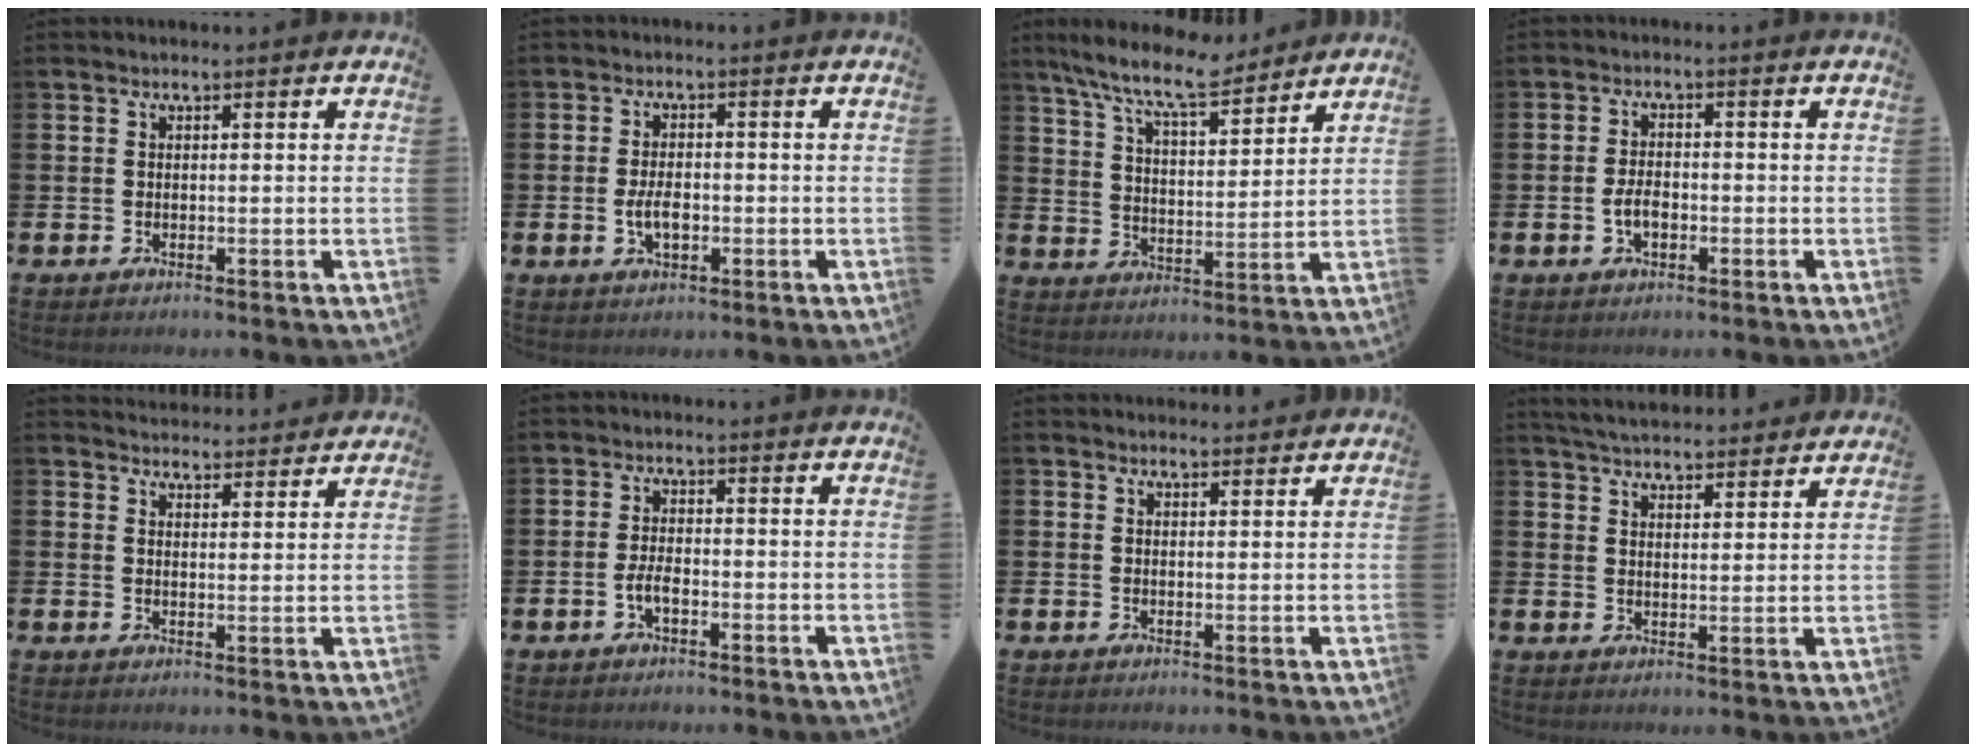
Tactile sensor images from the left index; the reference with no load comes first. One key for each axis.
{"total": 3.5, "fx": -0.6, "fy": 1.9, "fz": 2.9, "tx": -0.043, "ty": -0.001, "tz": -0.012}
{"total": 9.8, "fx": 8.9, "fy": 1.6, "fz": 3.9, "tx": -0.102, "ty": -0.045, "tz": 0.159}
{"total": 2.8, "fx": -0.7, "fy": 1.5, "fz": 2.2, "tx": -0.039, "ty": 0.003, "tz": -0.014}
{"total": 3.9, "fx": 3.9, "fy": 0.6, "fz": -0.2, "tx": 0.006, "ty": -0.028, "tz": 0.069}
{"total": 2.5, "fx": -0.9, "fy": 1.0, "fz": 2.0, "tx": -0.036, "ty": 0.002, "tz": -0.019}
{"total": 1.7, "fx": 1.7, "fy": 0.4, "fz": -0.1, "tx": 0.008, "ty": -0.008, "tz": 0.029}
{"total": 5.2, "fx": 5.2, "fy": 0.6, "fz": 0.5, "tx": -0.022, "ty": -0.031, "tz": 0.092}